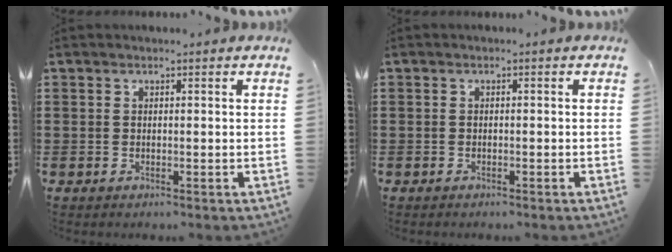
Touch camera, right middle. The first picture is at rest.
{"total": 0.6, "force": [-0.5, 0.1, 0.0], "torque": [0.001, 0.000, -0.012]}